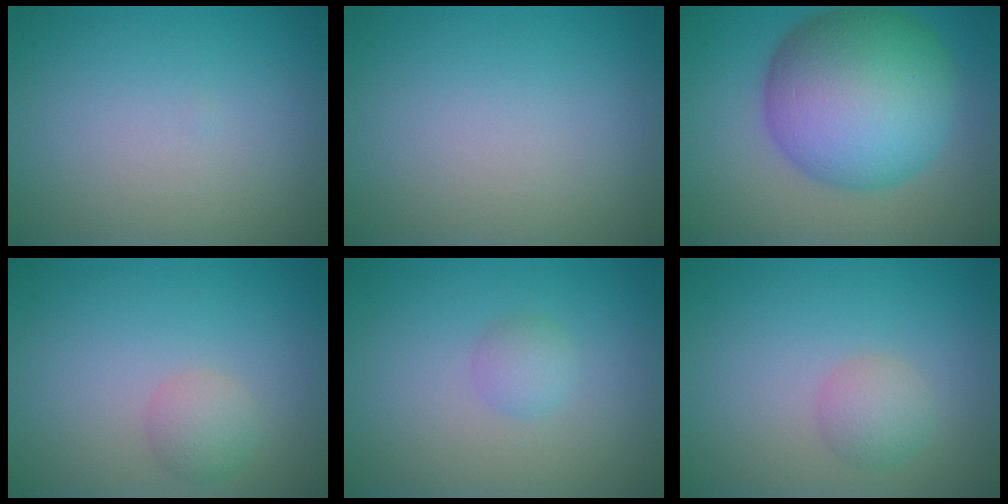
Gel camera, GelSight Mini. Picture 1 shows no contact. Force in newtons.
{"total": 0.0}
{"total": 13.3, "press": 13.3, "slide": 0.1}
{"total": 1.9, "press": 1.9, "slide": 0.1}
{"total": 1.3, "press": 1.3, "slide": 0.1}
{"total": 2.0, "press": 2.0, "slide": 0.0}